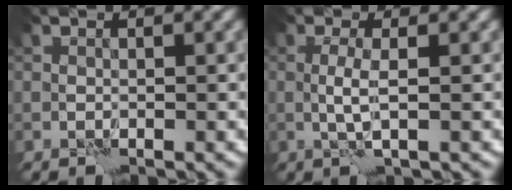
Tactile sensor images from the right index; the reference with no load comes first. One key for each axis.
{"total": 1.8, "fx": 0.2, "fy": -0.1, "fz": 1.8, "tx": -0.039, "ty": -0.002, "tz": 0.003}